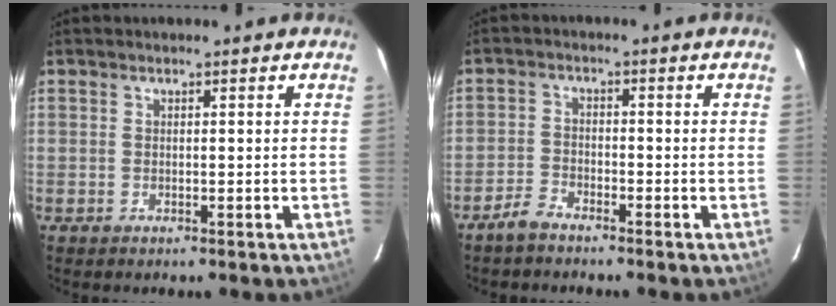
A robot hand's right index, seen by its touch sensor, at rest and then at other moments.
{"total": 3.5, "force": [-3.1, 1.2, 1.1], "torque": [-0.037, 0.006, -0.062]}